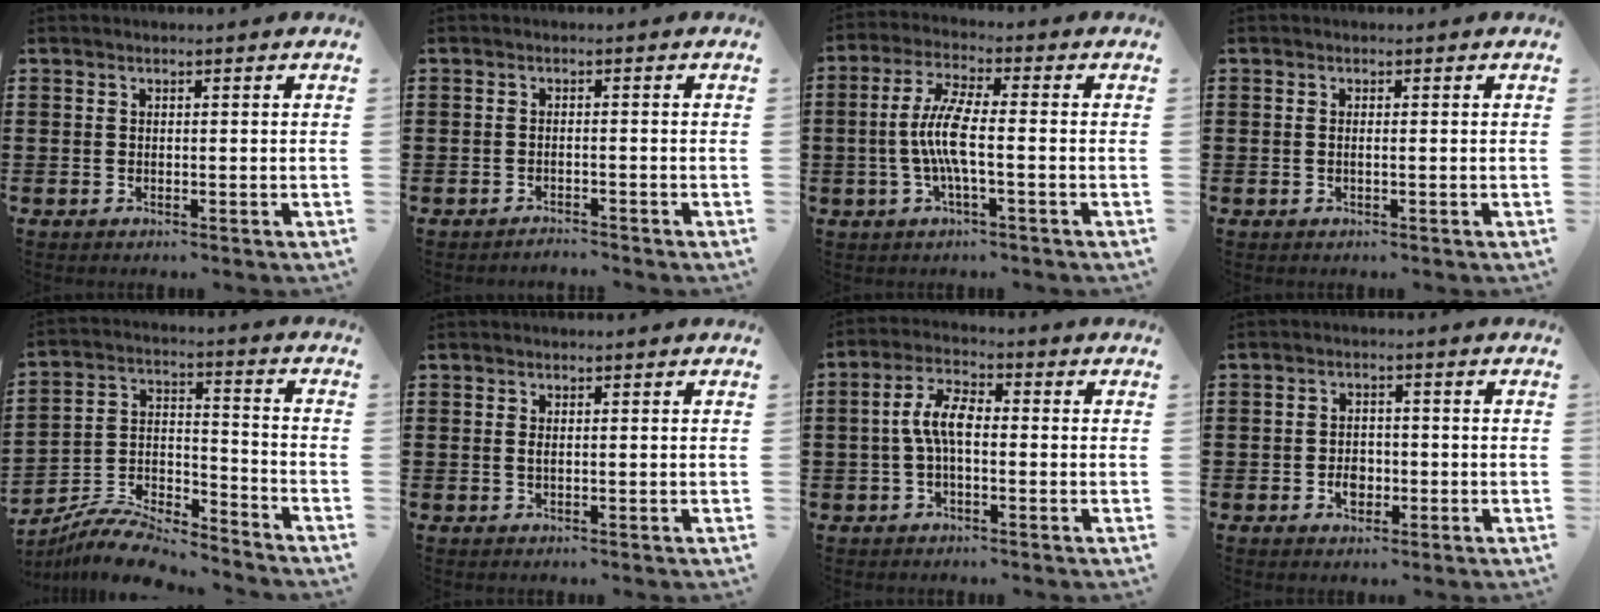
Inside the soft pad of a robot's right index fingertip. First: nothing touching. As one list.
[{"total": 1.1, "force": [-1.1, -0.2, -0.1], "torque": [-0.001, 0.004, -0.022]}, {"total": 7.2, "force": [-1.3, 1.3, 6.9], "torque": [-0.157, -0.013, -0.035]}, {"total": 0.5, "force": [0.0, -0.2, 0.5], "torque": [-0.007, -0.002, 0.002]}, {"total": 9.0, "force": [-8.6, 1.1, 2.4], "torque": [-0.043, 0.021, -0.168]}, {"total": 0.8, "force": [0.4, -0.1, 0.7], "torque": [-0.014, 0.001, 0.008]}, {"total": 5.9, "force": [-0.3, 2.2, 5.4], "torque": [-0.117, 0.003, -0.011]}, {"total": 3.1, "force": [-1.0, 2.1, 2.0], "torque": [-0.031, -0.001, -0.020]}]